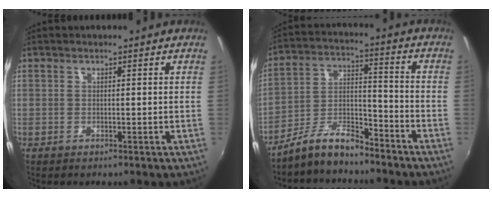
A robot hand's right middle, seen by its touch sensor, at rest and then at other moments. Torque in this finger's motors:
{"motor_torque": [0.96, -1.18, 0.24, 0.07]}